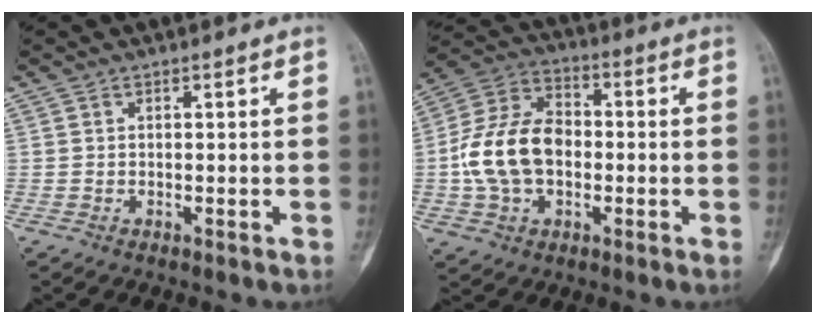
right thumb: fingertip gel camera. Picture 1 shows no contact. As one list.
[{"total": 14.9, "force": [-1.4, 10.2, 10.8], "torque": [-0.197, 0.033, -0.029]}]